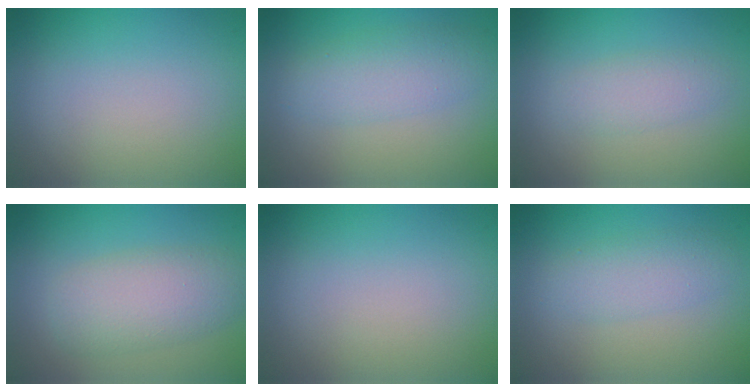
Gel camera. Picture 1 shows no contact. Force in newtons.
{"total": 3.6, "press": 3.6, "slide": 0.1}
{"total": 2.1, "press": 2.1, "slide": 0.1}
{"total": 4.9, "press": 4.9, "slide": 0.1}
{"total": 0.0}
{"total": 2.7, "press": 2.7, "slide": 0.1}